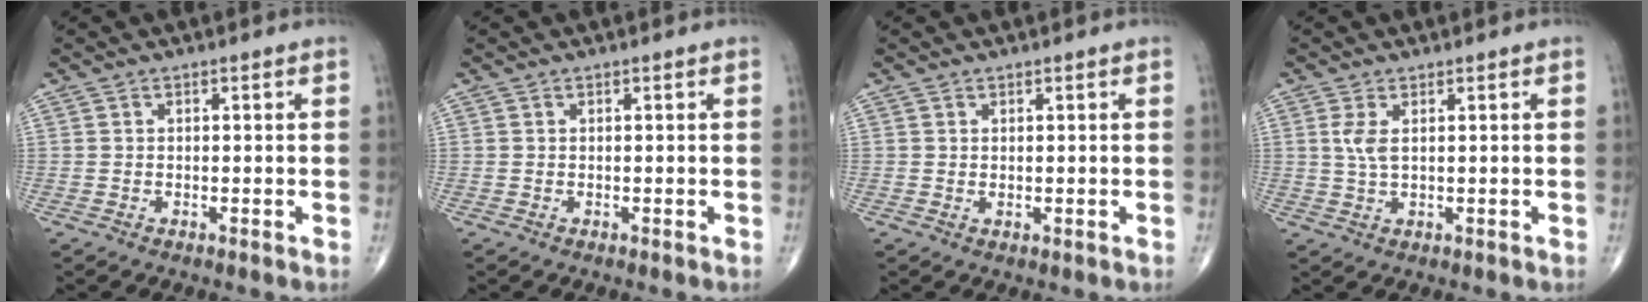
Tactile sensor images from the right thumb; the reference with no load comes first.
{"total": 0.0}
{"total": 0.5, "force": [0.1, 0.2, 0.4], "torque": [-0.009, -0.002, 0.004]}
{"total": 3.0, "force": [0.9, 1.1, 2.7], "torque": [-0.065, -0.001, 0.023]}